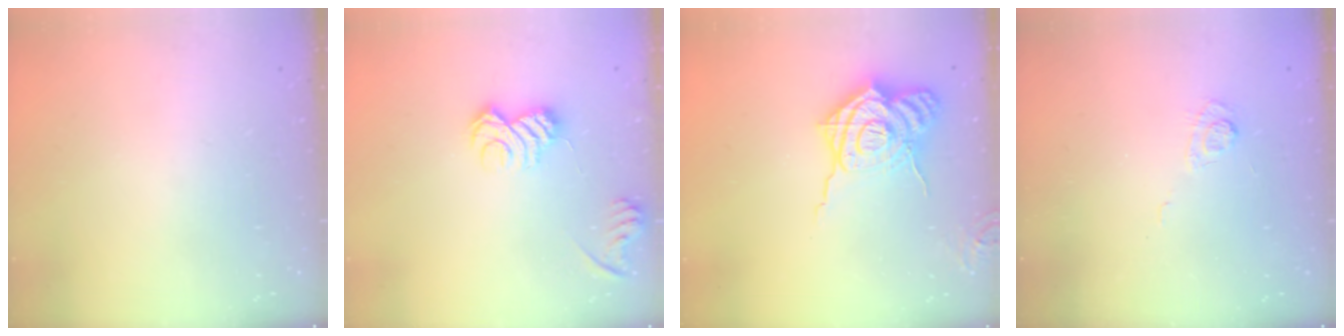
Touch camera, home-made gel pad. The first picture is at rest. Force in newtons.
{"total": 10.1, "press": 10.1, "slide": 0.4}
{"total": 19.2, "press": 19.1, "slide": 2.4}
{"total": 3.6, "press": 3.1, "slide": 1.7}